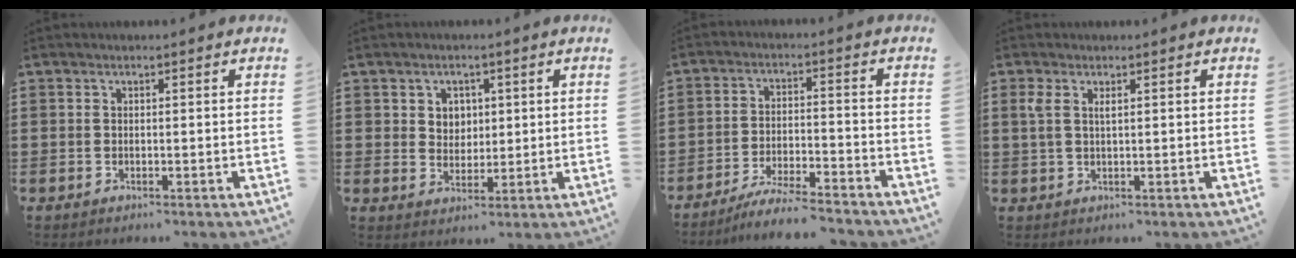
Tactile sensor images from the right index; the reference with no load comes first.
{"total": 3.2, "force": [1.3, 2.9, 0.7], "torque": [-0.019, 0.009, 0.019]}
{"total": 5.3, "force": [-5.1, -0.2, 1.5], "torque": [-0.033, -0.007, -0.101]}
{"total": 1.8, "force": [0.8, 0.8, 1.4], "torque": [-0.031, 0.005, 0.013]}